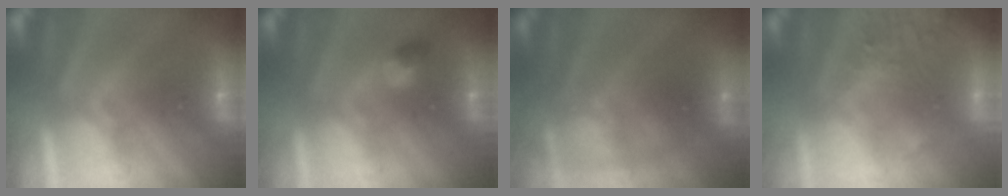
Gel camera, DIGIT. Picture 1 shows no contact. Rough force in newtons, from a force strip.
{"total": 2.6}
{"total": 2.1}
{"total": 7.0}